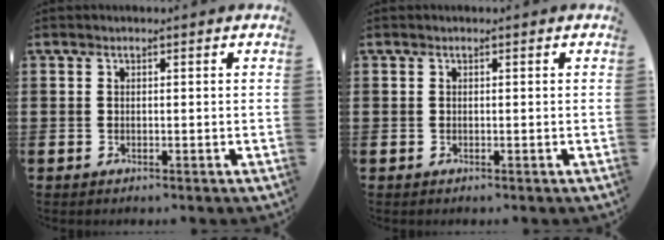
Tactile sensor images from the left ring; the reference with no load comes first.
{"total": 0.0}